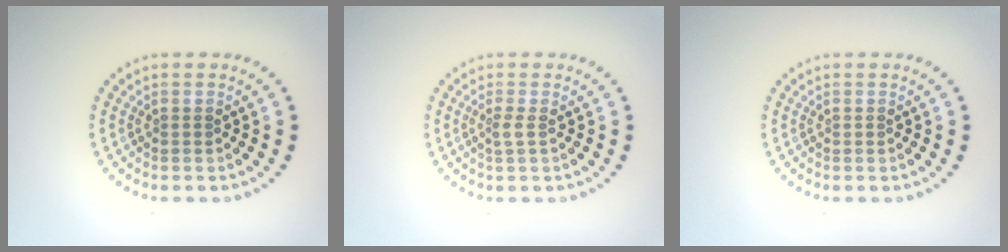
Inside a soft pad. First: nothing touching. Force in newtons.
{"total": 0.9, "press": 0.7, "slide": 0.6}
{"total": 0.0}